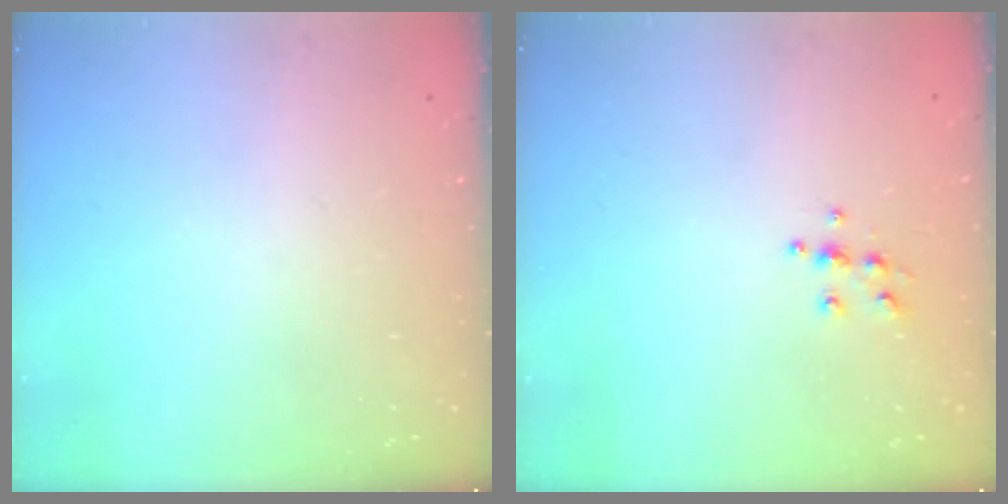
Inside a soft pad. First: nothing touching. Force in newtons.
{"total": 5.6, "press": 5.6, "slide": 0.6}